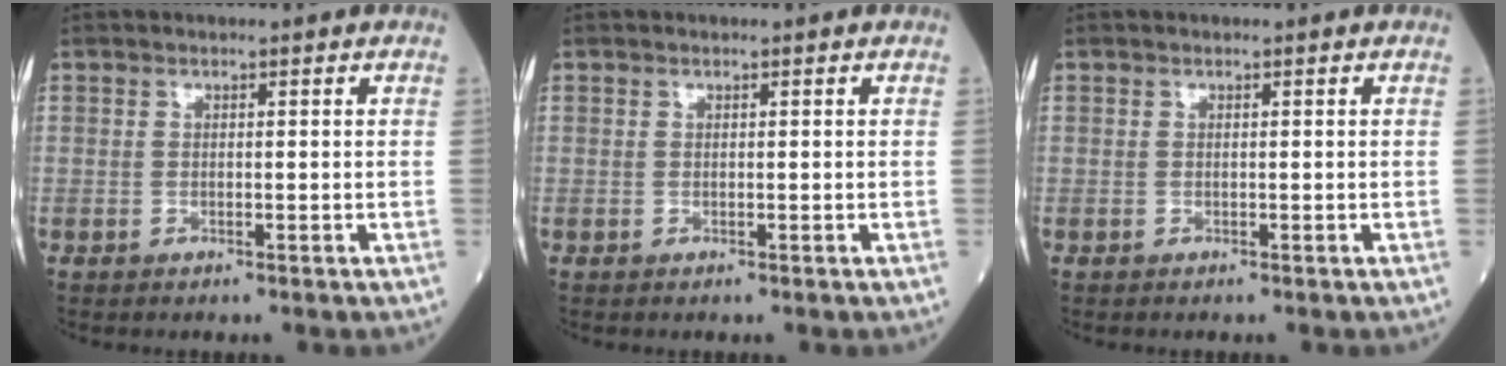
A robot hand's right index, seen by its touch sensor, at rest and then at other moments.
{"total": 0.0}
{"total": 0.0}